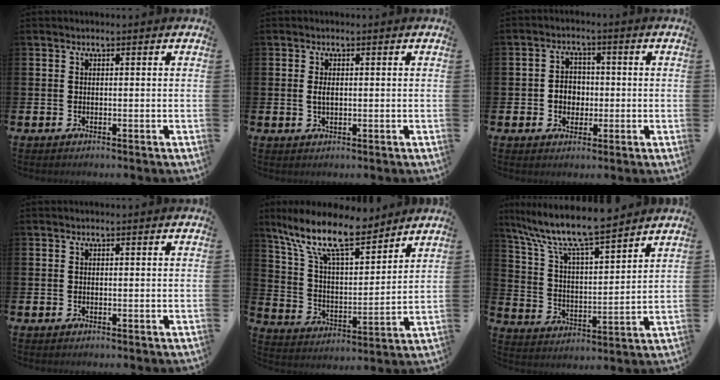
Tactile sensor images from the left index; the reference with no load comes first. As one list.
[{"total": 1.3, "force": [0.1, 0.7, 1.1], "torque": [-0.017, 0.004, -0.001]}, {"total": 3.4, "force": [-0.4, 3.1, 1.5], "torque": [-0.016, 0.001, -0.018]}, {"total": 0.0}, {"total": 12.9, "force": [10.2, 4.2, 6.7], "torque": [-0.156, -0.054, 0.178]}, {"total": 10.0, "force": [9.0, 1.2, 4.3], "torque": [-0.123, -0.052, 0.156]}]